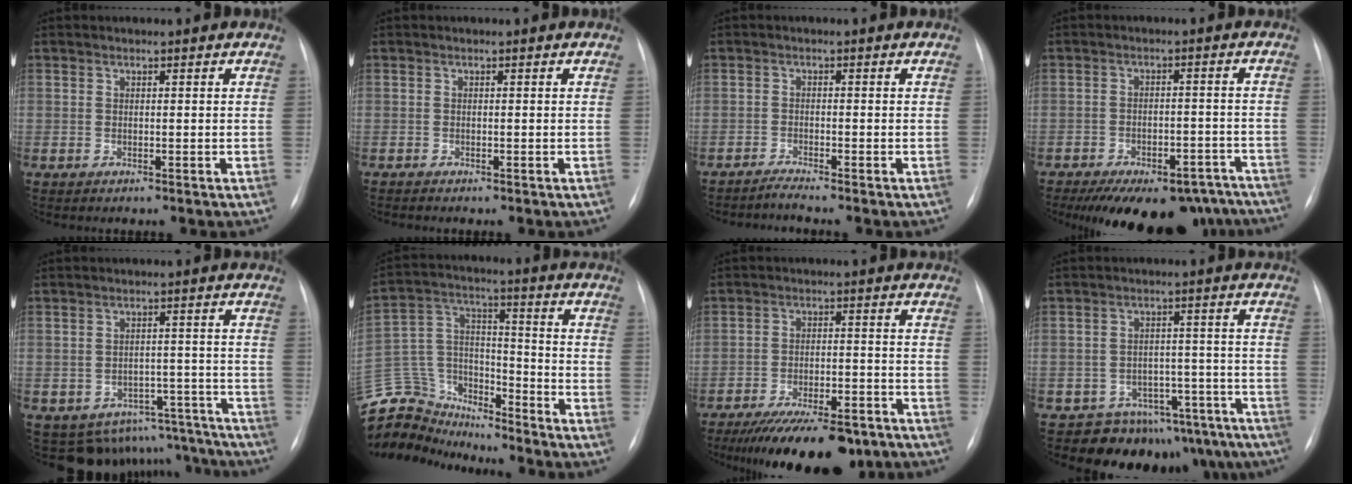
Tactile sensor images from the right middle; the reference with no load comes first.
{"total": 0.6, "force": [-0.5, 0.1, 0.2], "torque": [-0.011, -0.003, -0.009]}
{"total": 1.7, "force": [-1.5, -0.7, 0.0], "torque": [-0.004, -0.008, -0.030]}
{"total": 20.8, "force": [-16.4, 9.2, 8.8], "torque": [-0.133, 0.004, -0.206]}
{"total": 13.9, "force": [-12.4, 6.2, 1.1], "torque": [-0.001, 0.046, -0.141]}
{"total": 18.1, "force": [-16.8, 6.1, 2.6], "torque": [-0.072, 0.071, -0.279]}
{"total": 16.1, "force": [-12.5, 4.9, 8.8], "torque": [-0.119, -0.003, -0.187]}
{"total": 13.7, "force": [-11.3, 7.5, 2.1], "torque": [0.006, 0.055, -0.136]}